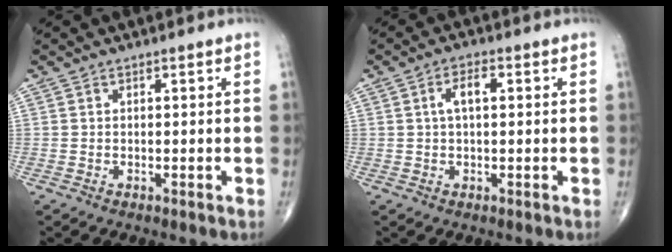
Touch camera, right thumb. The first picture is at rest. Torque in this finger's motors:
{"motor_torque": [0.32, 0.16, 0.50, -0.05, 0.02]}